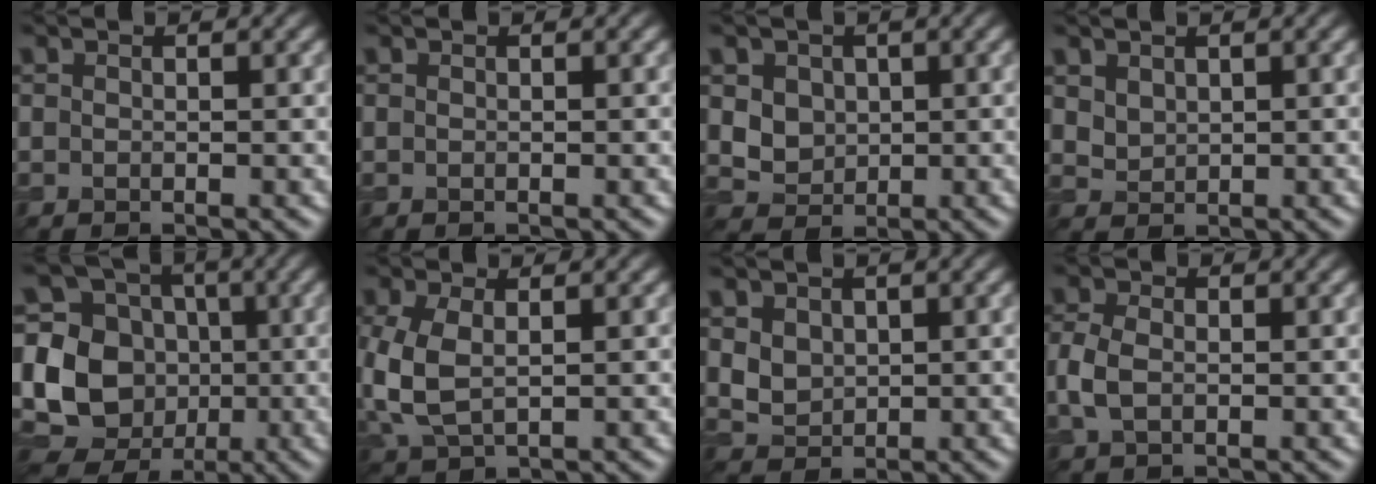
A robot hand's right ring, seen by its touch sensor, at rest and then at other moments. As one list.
[{"total": 0.0}, {"total": 3.6, "force": [1.0, 3.0, 1.7], "torque": [-0.042, 0.000, 0.033]}, {"total": 1.5, "force": [0.9, 1.1, 0.6], "torque": [-0.014, -0.003, 0.025]}, {"total": 13.4, "force": [-0.6, 12.5, 4.6], "torque": [-0.117, 0.022, -0.026]}, {"total": 4.9, "force": [0.1, 2.8, 4.0], "torque": [-0.112, -0.004, 0.007]}, {"total": 2.6, "force": [0.8, 2.1, 1.3], "torque": [-0.032, -0.005, 0.018]}, {"total": 2.7, "force": [-0.4, 1.9, 1.9], "torque": [-0.049, -0.001, -0.009]}]